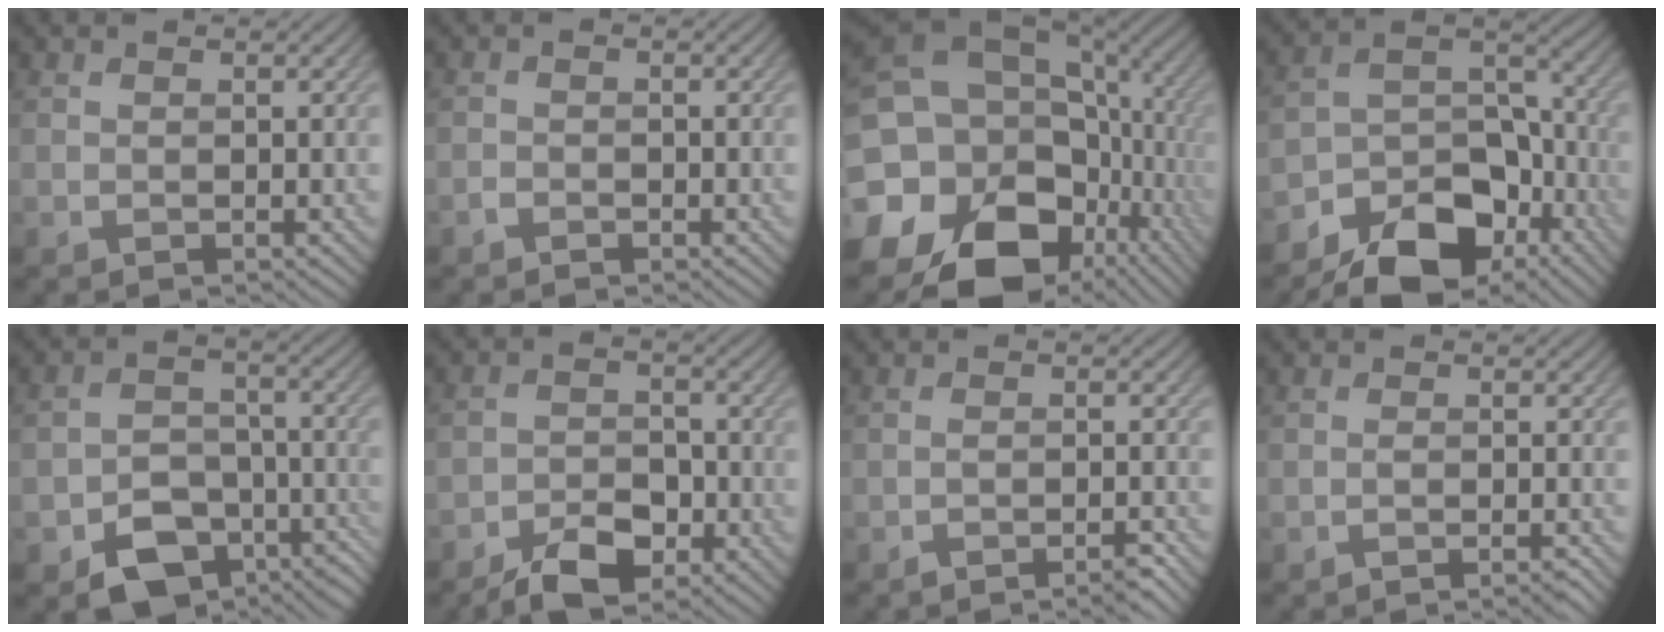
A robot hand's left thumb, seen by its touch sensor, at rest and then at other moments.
{"total": 1.2, "force": [-0.9, 0.7, 0.4], "torque": [-0.008, 0.001, -0.020]}
{"total": 20.0, "force": [-4.5, 15.5, 11.7], "torque": [-0.244, -0.034, -0.044]}
{"total": 15.1, "force": [-10.3, 8.0, 7.7], "torque": [-0.146, -0.023, -0.172]}
{"total": 10.4, "force": [-5.9, 6.5, 5.5], "torque": [-0.097, -0.028, -0.102]}
{"total": 6.4, "force": [-4.4, 3.3, 3.3], "torque": [-0.055, 0.000, -0.086]}
{"total": 2.6, "force": [-2.1, 0.3, 1.5], "torque": [-0.024, 0.006, -0.041]}
{"total": 1.9, "force": [-1.2, 0.3, 1.4], "torque": [-0.025, 0.005, -0.026]}